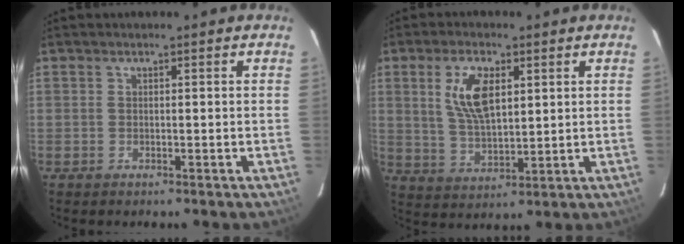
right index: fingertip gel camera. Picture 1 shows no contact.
{"total": 9.3, "force": [3.1, 4.4, 7.6], "torque": [-0.147, 0.006, 0.066]}